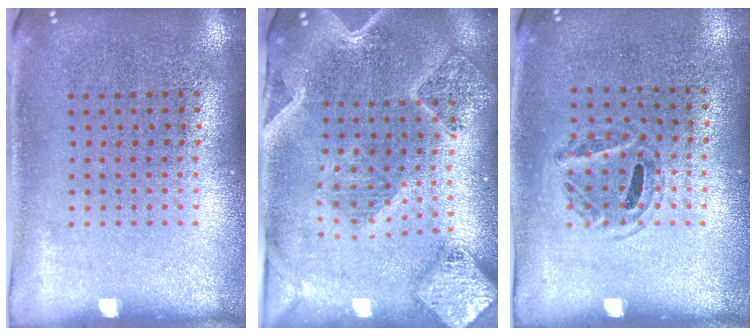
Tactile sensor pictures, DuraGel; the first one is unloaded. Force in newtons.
{"total": 2.8, "press": 2.4, "slide": 1.4}
{"total": 1.0, "press": 0.7, "slide": 0.6}